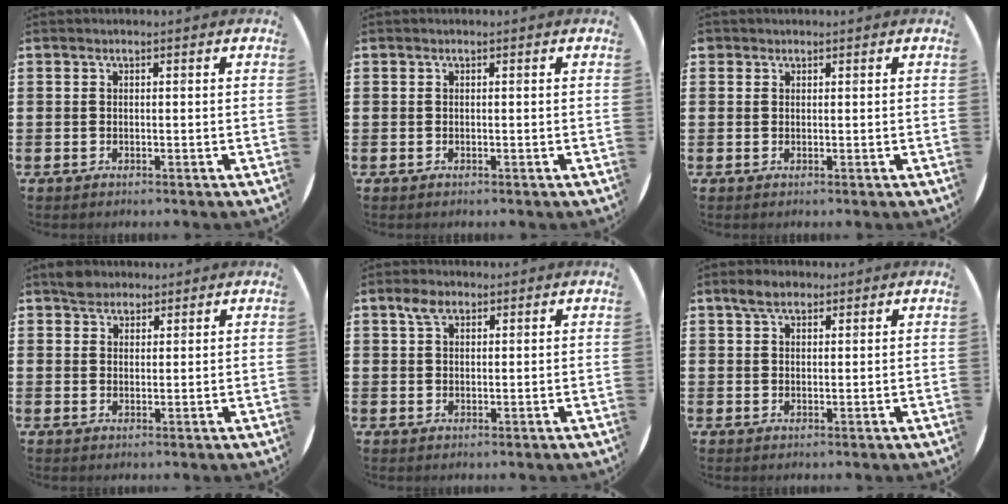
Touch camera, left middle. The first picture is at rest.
{"total": 0.0}
{"total": 0.7, "force": [0.6, 0.4, -0.1], "torque": [0.002, 0.004, 0.011]}
{"total": 2.6, "force": [2.3, 1.2, 0.0], "torque": [0.003, 0.005, 0.044]}
{"total": 2.8, "force": [1.8, 1.5, 1.5], "torque": [-0.024, 0.004, 0.031]}
{"total": 3.1, "force": [2.4, 1.4, 1.4], "torque": [-0.015, 0.001, 0.041]}